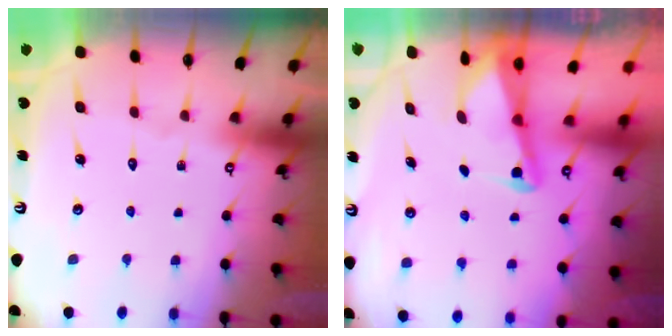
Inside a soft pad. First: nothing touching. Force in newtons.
{"total": 2.1, "press": 2.1, "slide": 0.3}